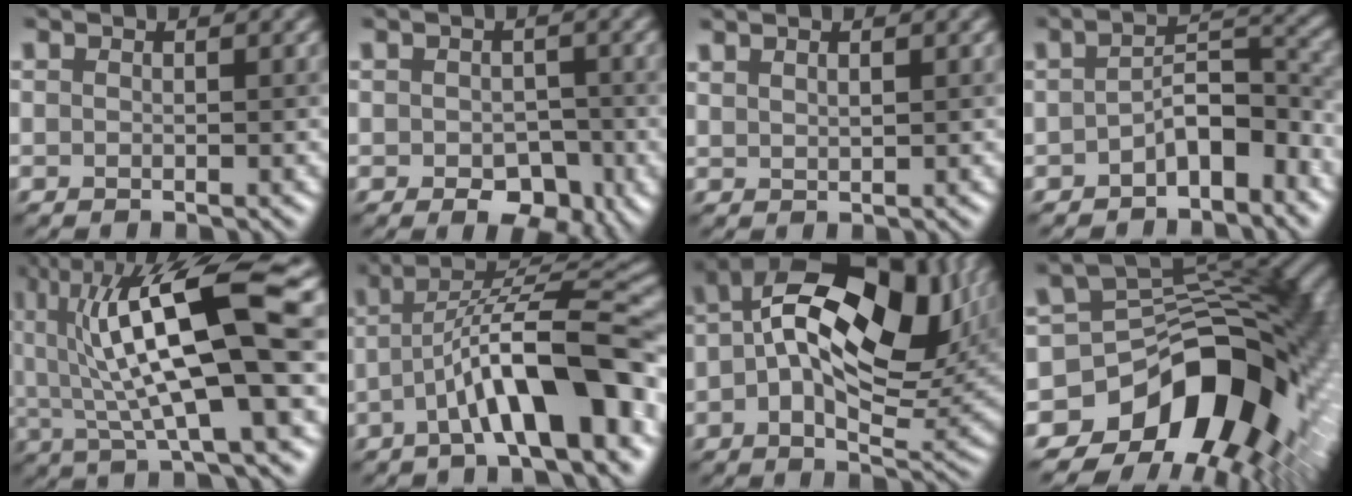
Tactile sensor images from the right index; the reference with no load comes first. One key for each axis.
{"total": 3.6, "fx": -1.0, "fy": 2.3, "fz": 2.5, "tx": -0.034, "ty": -0.009, "tz": -0.016}
{"total": 1.4, "fx": 1.1, "fy": 0.4, "fz": 0.7, "tx": -0.011, "ty": 0.002, "tz": 0.020}
{"total": 4.4, "fx": -2.2, "fy": 2.1, "fz": 3.2, "tx": -0.049, "ty": 0.017, "tz": -0.038}
{"total": 13.6, "fx": 3.5, "fy": 3.0, "fz": 12.8, "tx": -0.223, "ty": 0.013, "tz": 0.061}
{"total": 10.1, "fx": -3.2, "fy": 2.5, "fz": 9.2, "tx": -0.137, "ty": 0.022, "tz": -0.056}
{"total": 16.9, "fx": 4.4, "fy": 8.7, "fz": 13.8, "tx": -0.204, "ty": 0.027, "tz": 0.060}
{"total": 13.9, "fx": -6.0, "fy": 8.8, "fz": 8.9, "tx": -0.108, "ty": 0.001, "tz": -0.110}